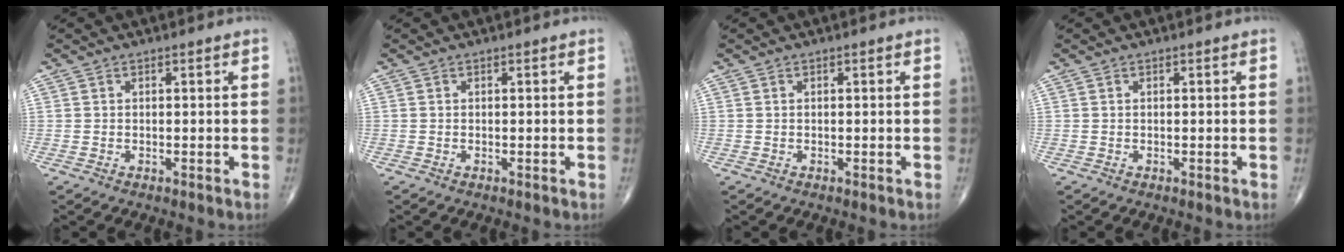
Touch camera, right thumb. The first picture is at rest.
{"total": 0.0}
{"total": 0.0}
{"total": 0.0}